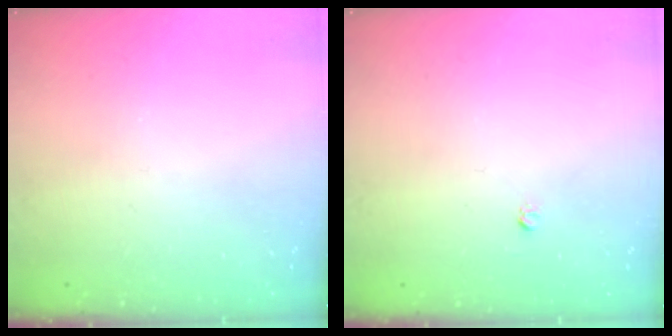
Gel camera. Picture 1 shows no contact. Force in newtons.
{"total": 2.5, "press": 2.5, "slide": 0.2}